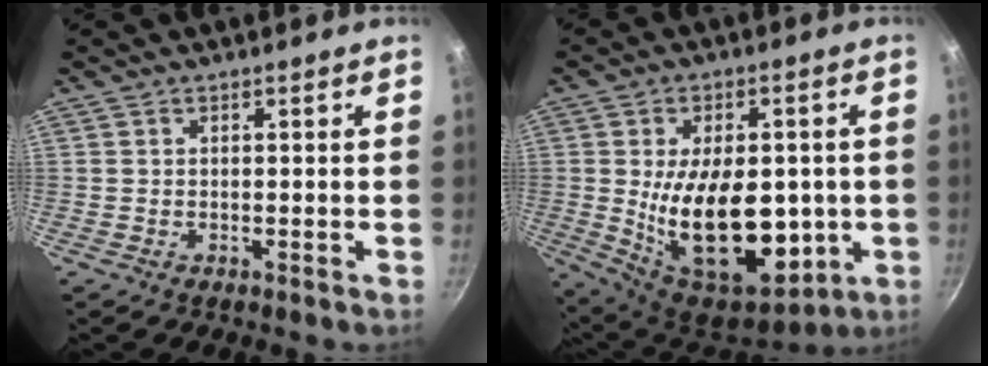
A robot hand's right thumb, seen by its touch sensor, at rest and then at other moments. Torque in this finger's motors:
{"motor_torque": [-0.38, 1.69, 1.14, -0.23, 0.19]}